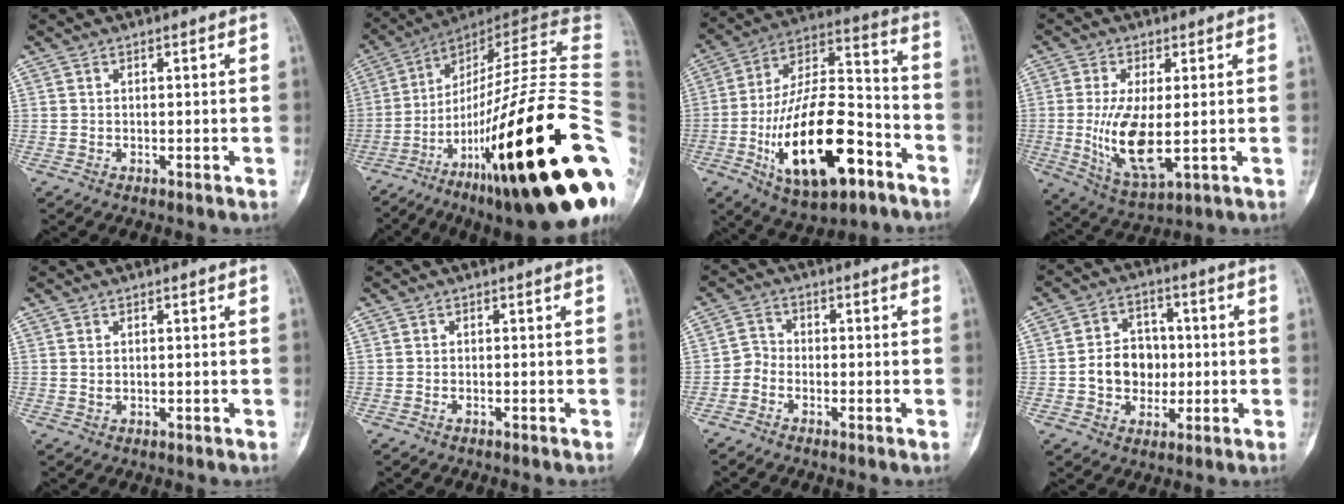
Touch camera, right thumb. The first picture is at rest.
{"total": 37.6, "force": [-9.7, 7.1, 35.7], "torque": [-0.489, 0.035, -0.155]}
{"total": 24.3, "force": [-9.6, 10.5, 19.7], "torque": [-0.352, 0.056, -0.153]}
{"total": 11.3, "force": [-0.7, 4.5, 10.4], "torque": [-0.206, -0.023, 0.001]}
{"total": 1.0, "force": [0.2, 0.7, 0.7], "torque": [-0.014, -0.001, 0.009]}
{"total": 0.6, "force": [-0.3, 0.2, 0.4], "torque": [-0.013, 0.005, -0.005]}
{"total": 2.8, "force": [-1.6, 2.1, 1.0], "torque": [-0.009, 0.011, -0.041]}
{"total": 9.7, "force": [-0.8, 8.0, 5.5], "torque": [-0.055, 0.020, -0.015]}